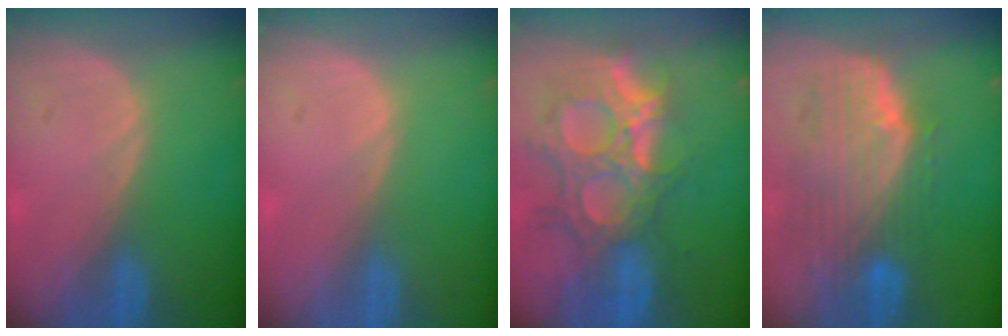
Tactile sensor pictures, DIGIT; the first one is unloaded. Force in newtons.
{"total": 0.0}
{"total": 13.3, "press": 11.4, "slide": 6.9}
{"total": 10.2, "press": 8.9, "slide": 4.8}